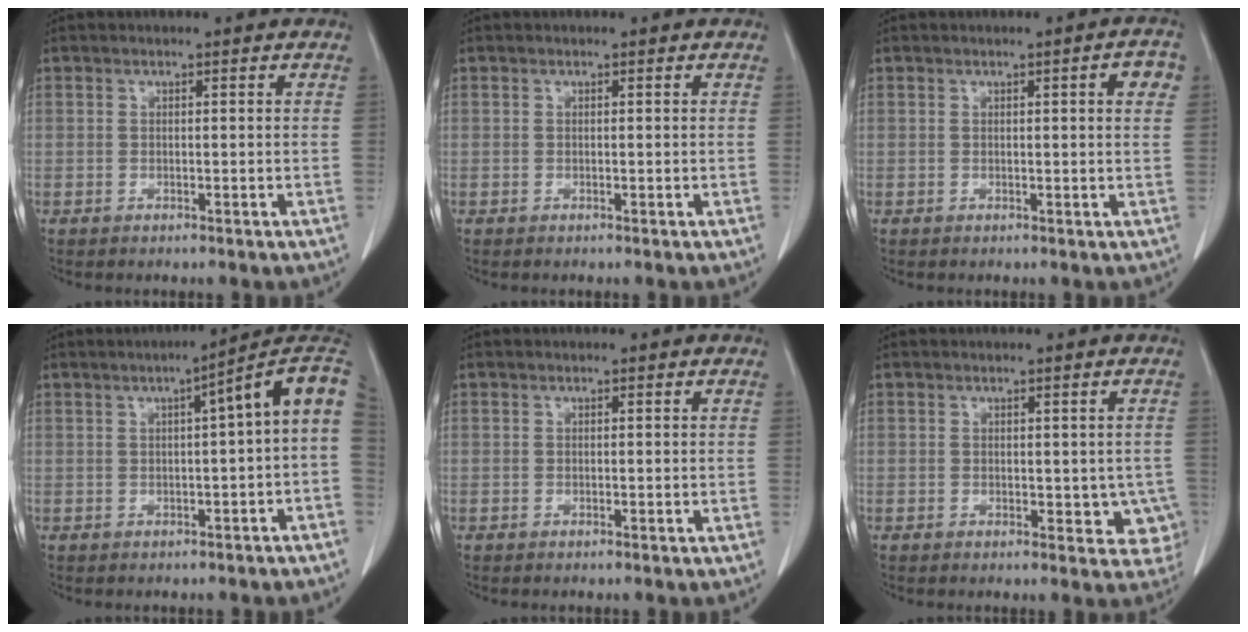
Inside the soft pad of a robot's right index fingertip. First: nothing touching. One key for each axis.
{"total": 0.0}
{"total": 3.1, "fx": 1.0, "fy": 0.3, "fz": 3.0, "tx": -0.031, "ty": 0.004, "tz": 0.010}
{"total": 8.9, "fx": 1.4, "fy": 0.1, "fz": 8.8, "tx": -0.109, "ty": 0.033, "tz": 0.010}
{"total": 0.0}
{"total": 4.5, "fx": -0.2, "fy": 2.9, "fz": 3.4, "tx": -0.010, "ty": 0.002, "tz": 0.003}